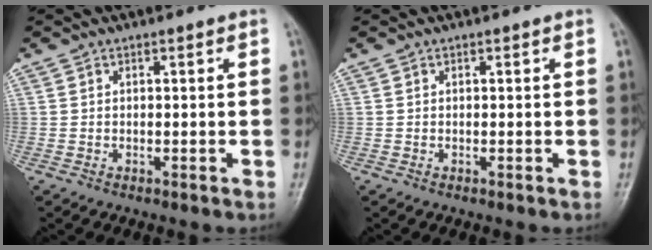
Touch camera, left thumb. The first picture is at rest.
{"total": 0.0}